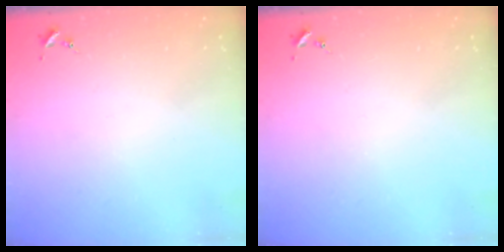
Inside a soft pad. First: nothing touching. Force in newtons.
{"total": 0.0}